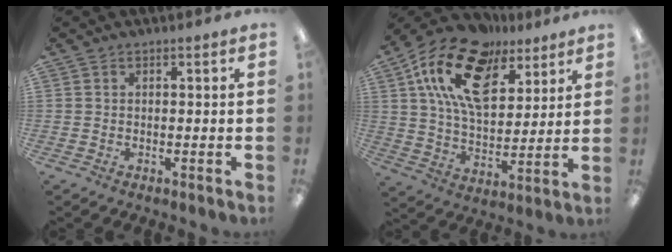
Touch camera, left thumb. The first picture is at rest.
{"total": 19.8, "force": [10.8, 10.7, 12.6], "torque": [-0.233, -0.042, 0.193]}